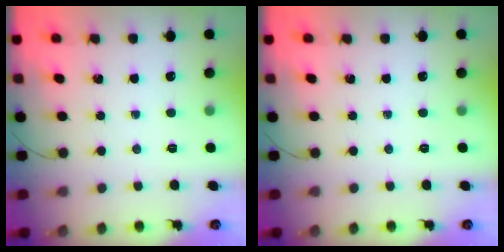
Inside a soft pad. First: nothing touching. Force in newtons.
{"total": 0.0}